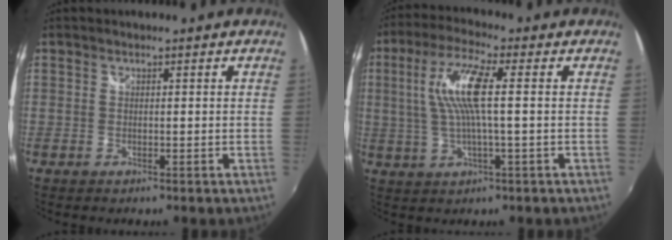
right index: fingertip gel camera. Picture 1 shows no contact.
{"total": 10.0, "force": [1.2, 1.2, 9.8], "torque": [-0.189, 0.007, 0.025]}